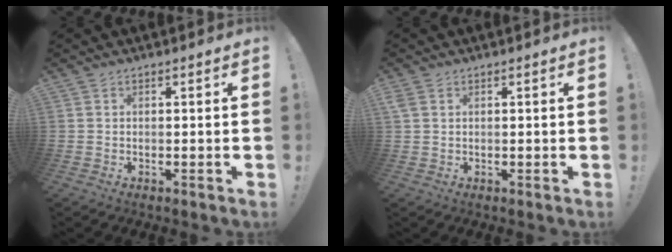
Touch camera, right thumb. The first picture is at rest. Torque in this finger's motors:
{"motor_torque": [0.02, 0.18, 0.19, -0.04, 0.02]}